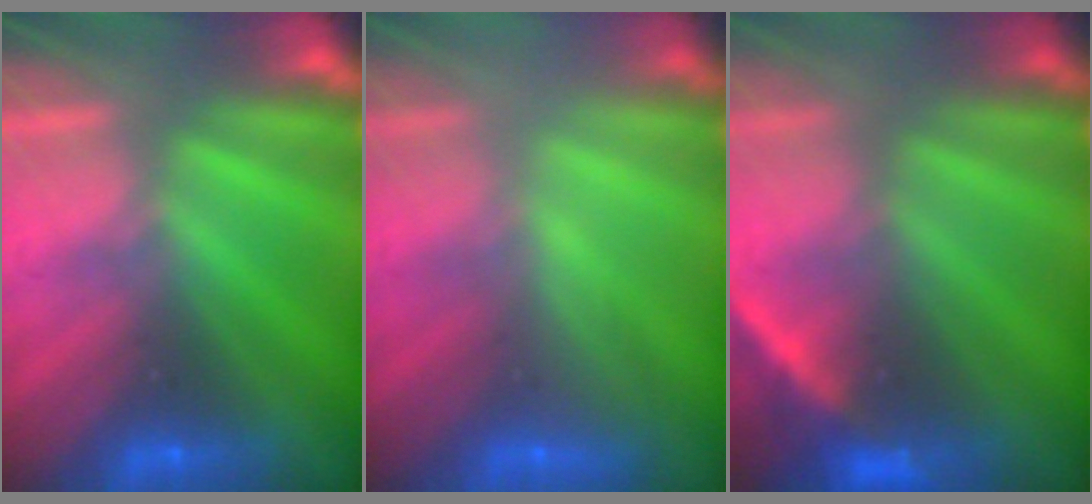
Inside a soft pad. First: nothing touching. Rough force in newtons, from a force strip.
{"total": 2.2}
{"total": 2.2}